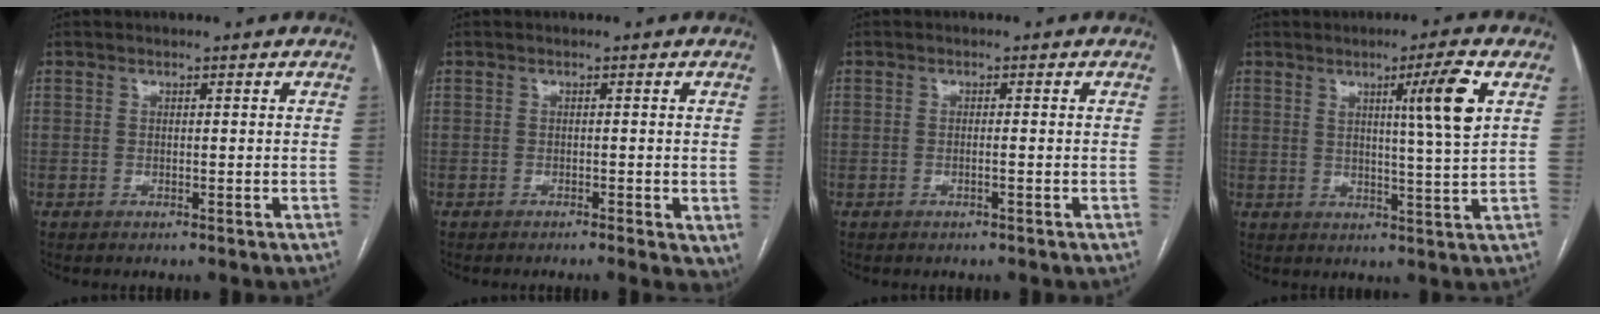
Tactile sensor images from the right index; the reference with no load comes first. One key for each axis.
{"total": 4.8, "fx": -2.7, "fy": 1.6, "fz": 3.7, "tx": -0.031, "ty": -0.011, "tz": -0.045}
{"total": 1.0, "fx": -0.4, "fy": -0.2, "fz": 0.8, "tx": -0.015, "ty": 0.001, "tz": -0.007}
{"total": 7.9, "fx": 2.9, "fy": -1.3, "fz": 7.3, "tx": -0.113, "ty": -0.007, "tz": 0.046}